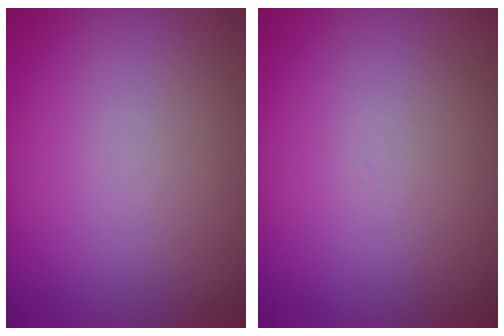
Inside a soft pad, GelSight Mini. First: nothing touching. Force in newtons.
{"total": 0.0}